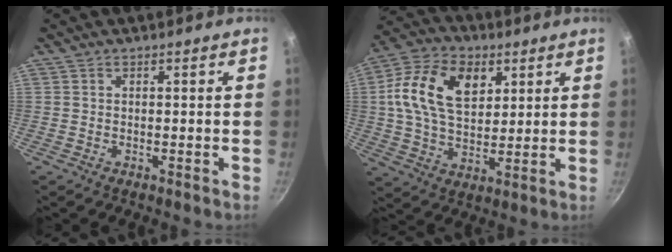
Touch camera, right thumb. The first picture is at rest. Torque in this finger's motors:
{"motor_torque": [-0.39, 0.95, 0.47, -0.33, 0.24]}